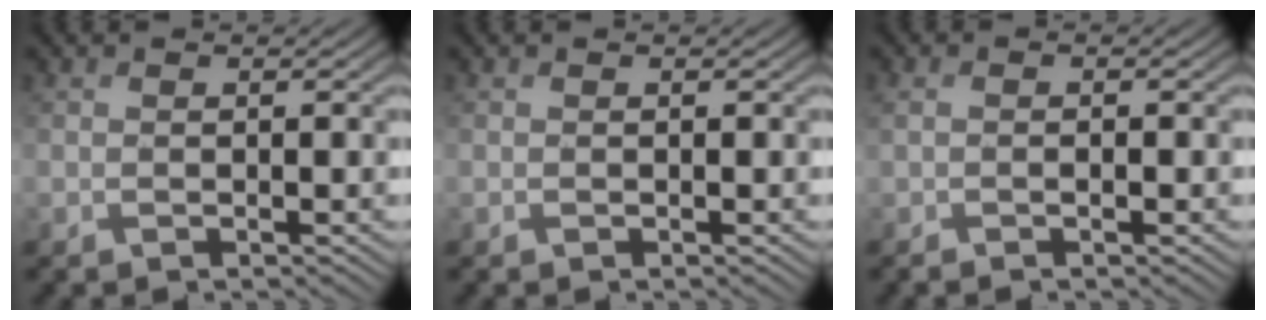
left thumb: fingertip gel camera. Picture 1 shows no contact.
{"total": 0.0}
{"total": 1.7, "force": [-0.4, 0.6, 1.5], "torque": [-0.032, -0.001, -0.006]}